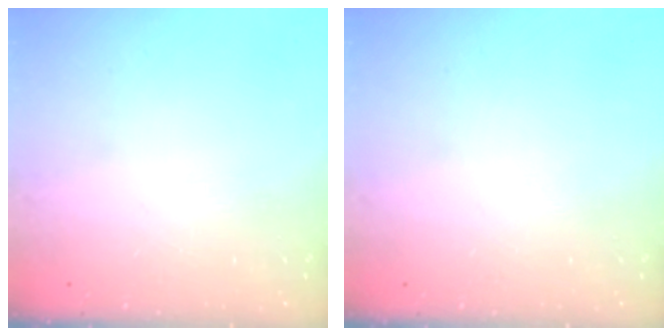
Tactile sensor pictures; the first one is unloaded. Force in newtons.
{"total": 0.0}